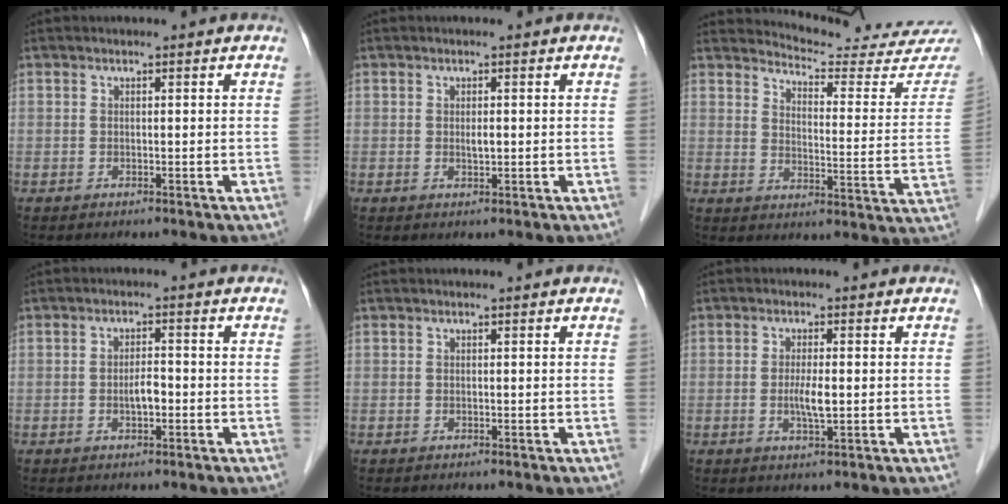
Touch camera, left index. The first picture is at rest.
{"total": 1.0, "force": [-0.1, 0.3, 1.0], "torque": [-0.018, -0.005, -0.001]}
{"total": 17.1, "force": [16.9, 0.9, 2.0], "torque": [-0.019, -0.112, 0.185]}
{"total": 2.5, "force": [-0.9, 0.9, 2.2], "torque": [-0.037, 0.001, -0.015]}
{"total": 0.0}
{"total": 3.1, "force": [-0.5, 0.4, 3.0], "torque": [-0.061, -0.008, -0.008]}